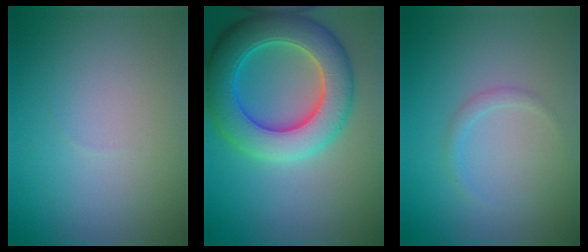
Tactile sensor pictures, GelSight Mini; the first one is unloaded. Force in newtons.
{"total": 9.2, "press": 9.2, "slide": 0.2}
{"total": 1.0, "press": 1.0, "slide": 0.0}